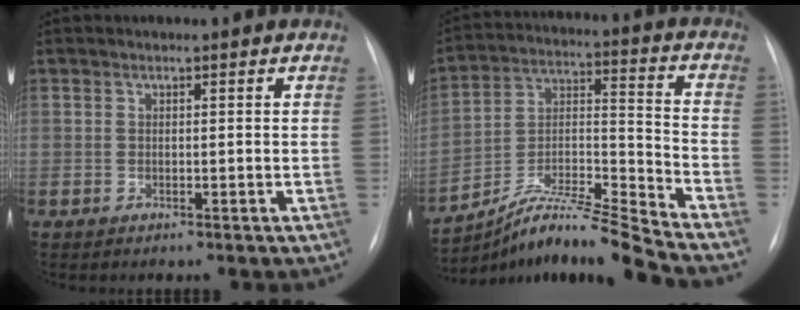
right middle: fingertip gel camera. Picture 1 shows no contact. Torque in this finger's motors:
{"motor_torque": [0.58, -1.35, -0.09, 0.01]}